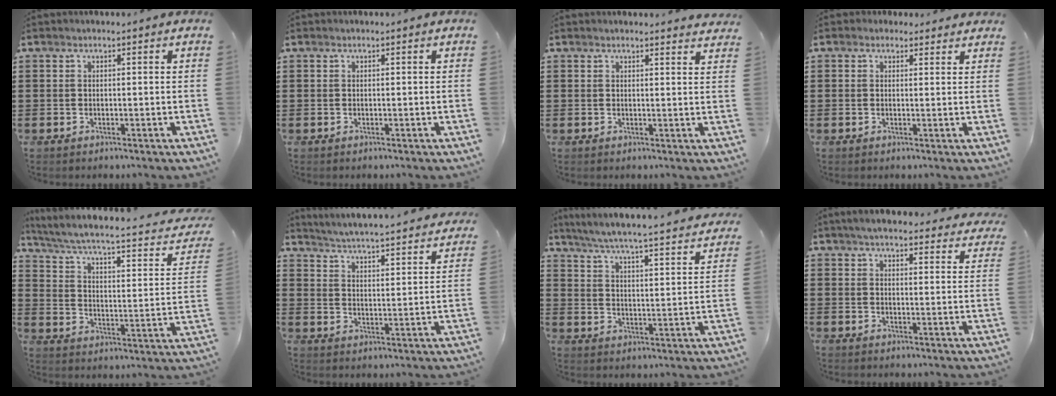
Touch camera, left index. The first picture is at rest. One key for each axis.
{"total": 0.0}
{"total": 1.7, "fx": 1.7, "fy": 0.1, "fz": 0.3, "tx": -0.001, "ty": -0.003, "tz": 0.032}
{"total": 1.6, "fx": 1.3, "fy": 0.9, "fz": 0.3, "tx": -0.010, "ty": 0.008, "tz": 0.024}
{"total": 4.6, "fx": 2.7, "fy": 0.5, "fz": 3.7, "tx": -0.086, "ty": -0.029, "tz": 0.035}
{"total": 4.1, "fx": 4.0, "fy": -0.8, "fz": 0.8, "tx": -0.038, "ty": -0.039, "tz": 0.061}
{"total": 4.8, "fx": 4.4, "fy": -0.7, "fz": 1.8, "tx": -0.057, "ty": -0.045, "tz": 0.065}
{"total": 4.8, "fx": 4.5, "fy": 0.4, "fz": 1.5, "tx": -0.046, "ty": -0.017, "tz": 0.081}